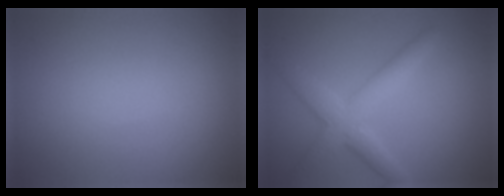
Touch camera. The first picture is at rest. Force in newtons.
{"total": 4.4, "press": 4.4, "slide": 0.2}